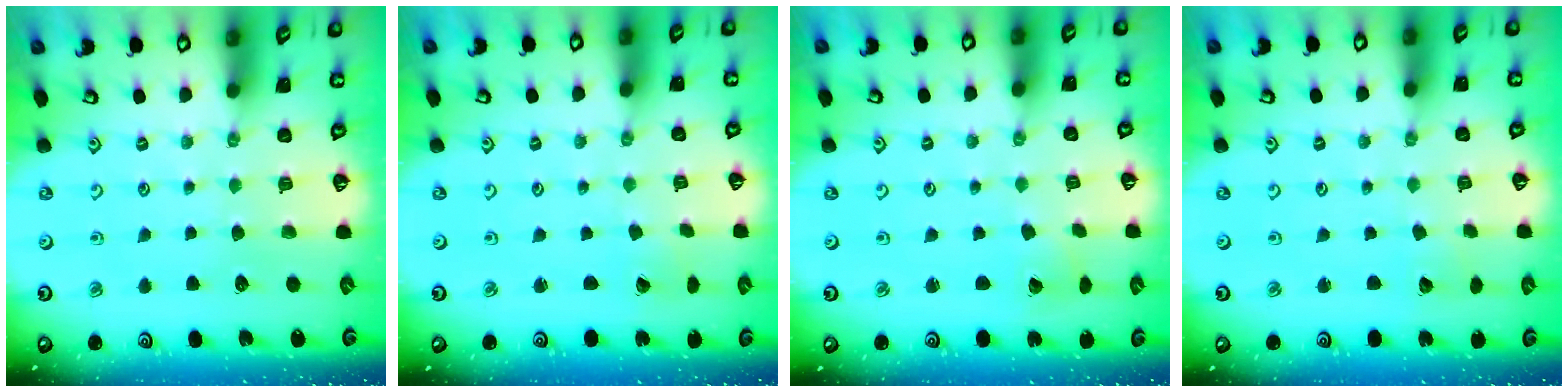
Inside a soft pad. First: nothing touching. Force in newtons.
{"total": 0.6, "press": 0.6, "slide": 0.1}
{"total": 2.0, "press": 2.0, "slide": 0.3}
{"total": 2.0, "press": 2.0, "slide": 0.2}